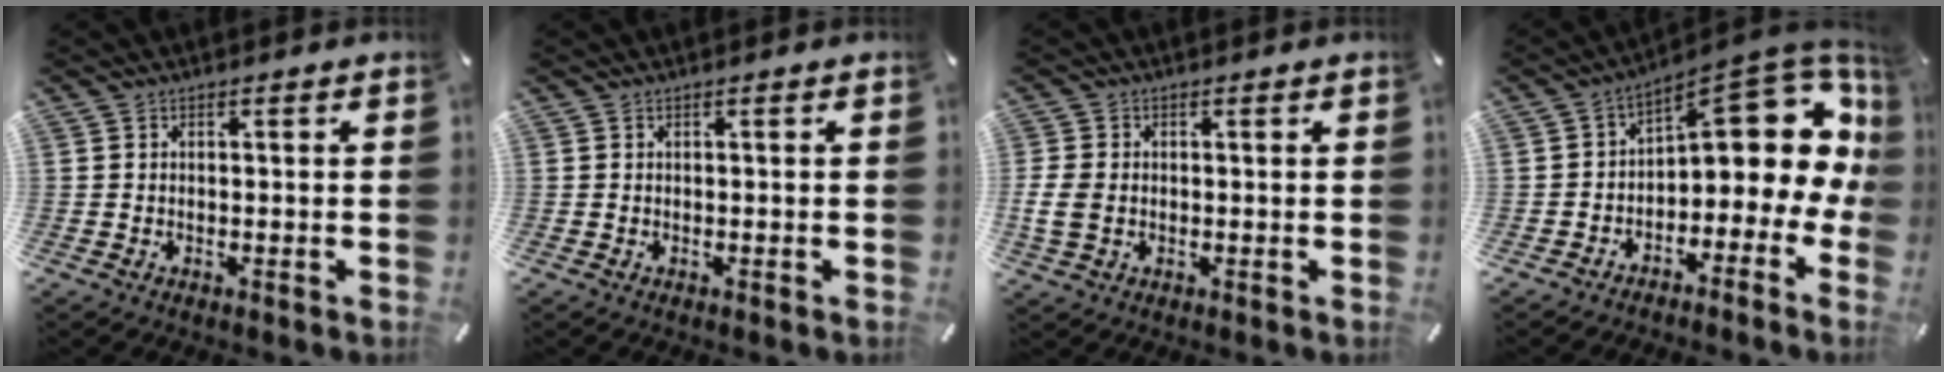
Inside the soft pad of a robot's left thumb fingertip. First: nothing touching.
{"total": 0.0}
{"total": 4.8, "force": [-0.1, 3.7, 3.1], "torque": [-0.068, 0.005, -0.001]}
{"total": 12.7, "force": [6.1, 6.5, 9.0], "torque": [-0.107, -0.059, 0.098]}